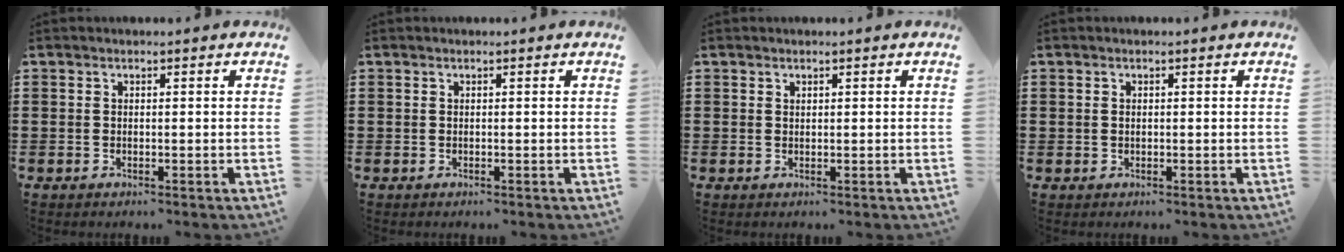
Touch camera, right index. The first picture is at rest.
{"total": 0.0}
{"total": 0.5, "force": [0.4, 0.3, 0.1], "torque": [-0.003, 0.002, 0.008]}
{"total": 0.6, "force": [0.1, 0.5, 0.2], "torque": [-0.006, 0.002, 0.002]}